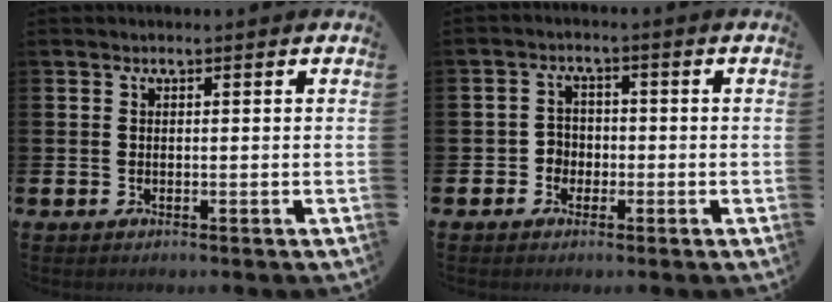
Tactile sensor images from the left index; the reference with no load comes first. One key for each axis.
{"total": 2.5, "fx": -1.1, "fy": 2.2, "fz": 0.4, "tx": -0.015, "ty": 0.006, "tz": -0.029}